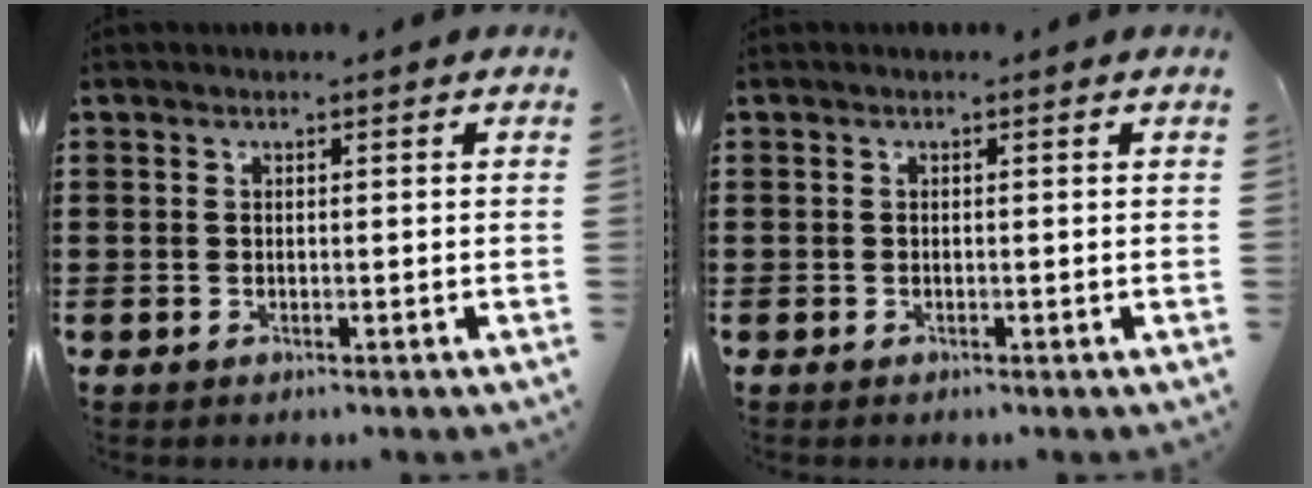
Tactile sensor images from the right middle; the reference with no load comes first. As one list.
[{"total": 0.0}]